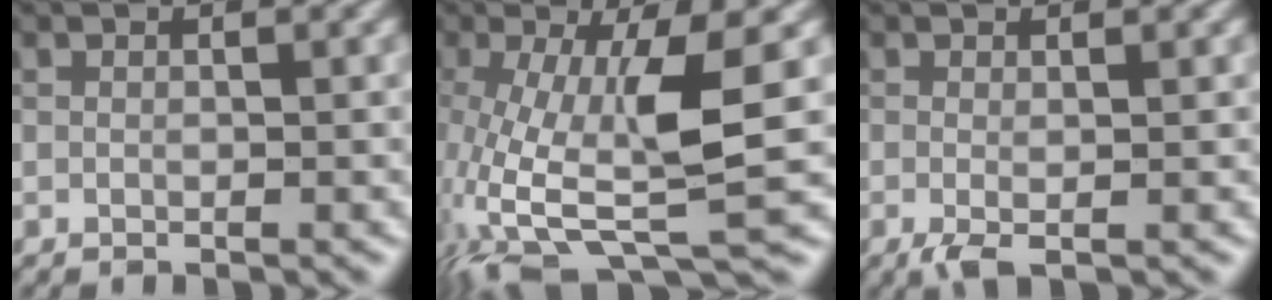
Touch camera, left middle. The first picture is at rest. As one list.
[{"total": 10.2, "force": [-1.3, 2.6, 9.8], "torque": [-0.195, -0.007, -0.028]}, {"total": 1.3, "force": [-0.4, 0.3, 1.2], "torque": [-0.028, -0.003, -0.010]}]